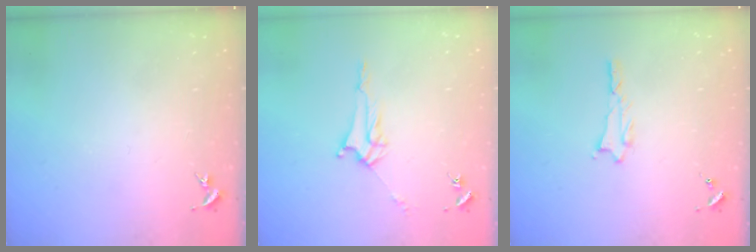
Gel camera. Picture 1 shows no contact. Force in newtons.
{"total": 3.0, "press": 3.0, "slide": 0.3}
{"total": 0.9, "press": 0.9, "slide": 0.2}